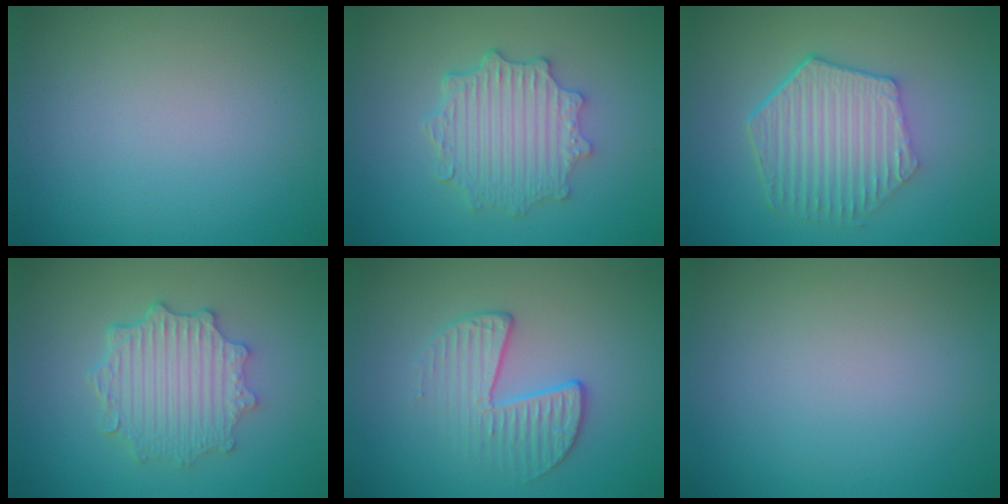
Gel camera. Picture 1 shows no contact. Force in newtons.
{"total": 4.6, "press": 3.8, "slide": 2.6}
{"total": 6.2, "press": 4.6, "slide": 4.1}
{"total": 4.7, "press": 3.8, "slide": 2.8}
{"total": 2.8, "press": 2.0, "slide": 1.9}
{"total": 0.0}